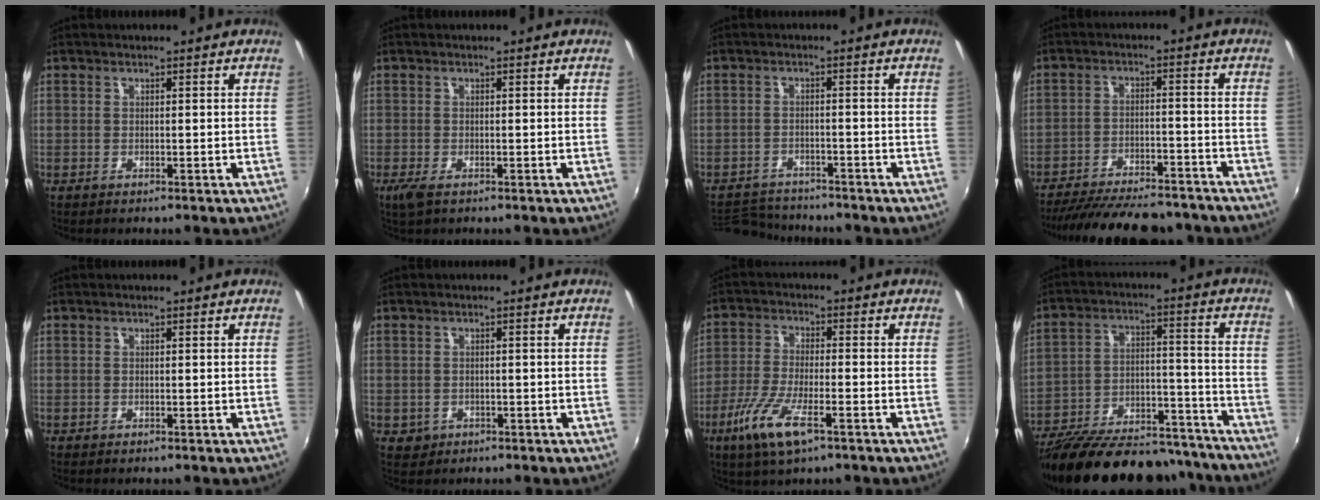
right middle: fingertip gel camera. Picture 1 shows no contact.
{"total": 2.2, "force": [-1.1, 0.7, 1.7], "torque": [-0.034, -0.009, -0.019]}
{"total": 7.6, "force": [-7.2, 1.9, 1.1], "torque": [-0.045, 0.000, -0.121]}
{"total": 21.7, "force": [-18.7, 6.3, 8.9], "torque": [-0.180, -0.007, -0.254]}
{"total": 0.0}
{"total": 2.3, "force": [-0.7, 2.1, 0.8], "torque": [-0.018, -0.004, -0.007]}
{"total": 10.1, "force": [-5.4, 2.7, 8.1], "torque": [-0.181, -0.018, -0.104]}
{"total": 28.9, "force": [-24.0, 10.3, 12.3], "torque": [-0.231, 0.014, -0.325]}